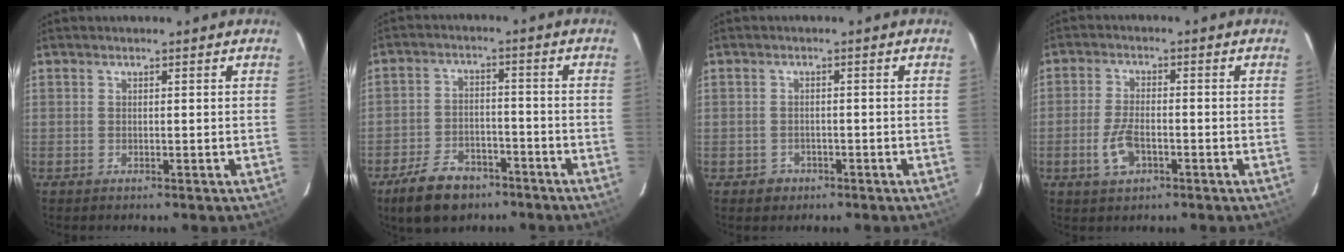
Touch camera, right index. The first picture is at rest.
{"total": 11.0, "force": [-7.5, 6.1, 5.1], "torque": [-0.127, 0.009, -0.115]}
{"total": 2.6, "force": [-1.2, 2.3, 0.3], "torque": [-0.011, 0.005, -0.013]}
{"total": 5.8, "force": [-2.3, 2.9, 4.5], "torque": [-0.099, -0.002, -0.040]}